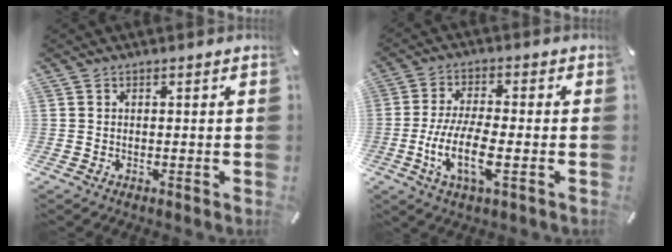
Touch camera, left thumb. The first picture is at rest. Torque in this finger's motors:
{"motor_torque": [0.85, 3.06, 1.40, -0.32, 0.43]}